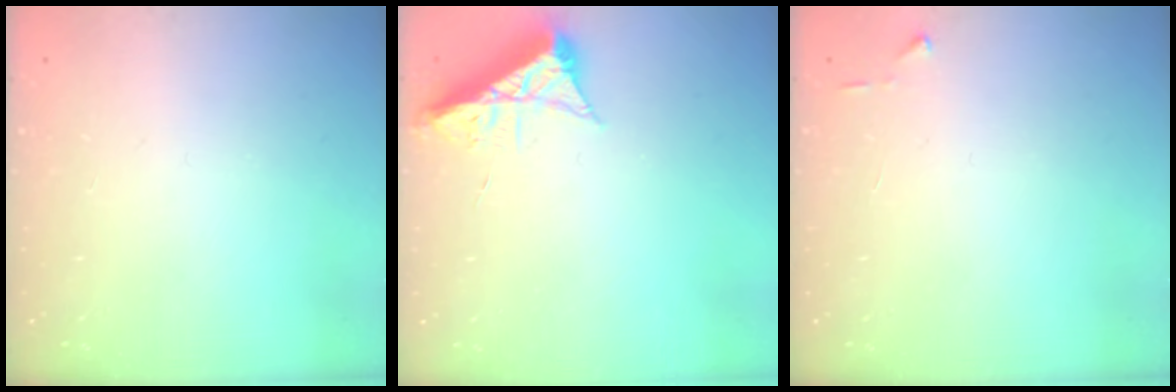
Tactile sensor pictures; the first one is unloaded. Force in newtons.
{"total": 7.7, "press": 7.6, "slide": 1.0}
{"total": 3.0, "press": 2.9, "slide": 0.4}